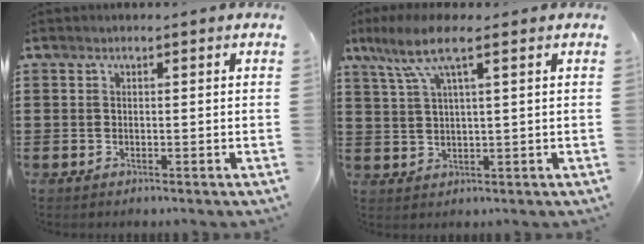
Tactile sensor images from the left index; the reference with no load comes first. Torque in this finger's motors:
{"motor_torque": [1.23, -0.91, 0.70, 0.19]}